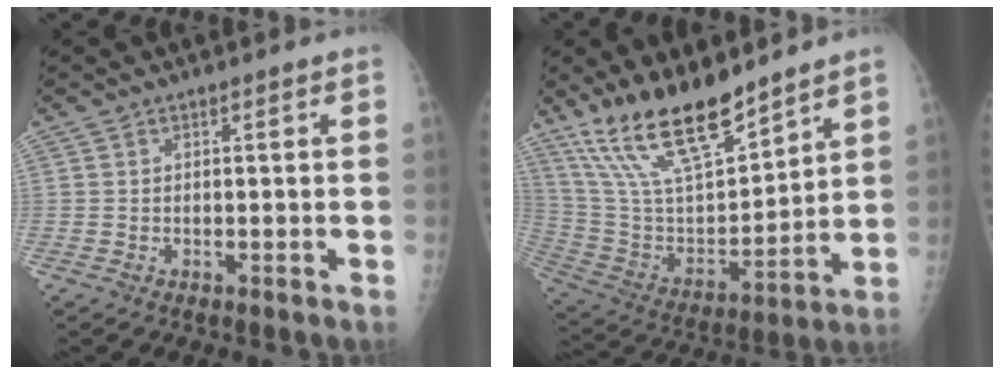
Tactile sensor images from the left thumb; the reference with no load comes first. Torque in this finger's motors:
{"motor_torque": [0.65, 0.58, 1.33, -1.44, 0.25]}